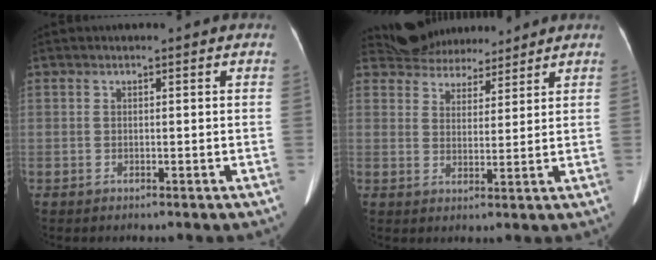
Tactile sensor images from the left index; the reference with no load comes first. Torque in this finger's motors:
{"motor_torque": [-0.01, -0.01, -0.15, -0.21]}